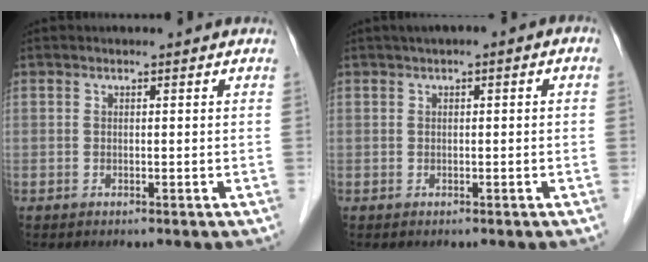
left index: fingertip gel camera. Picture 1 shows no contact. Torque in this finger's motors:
{"motor_torque": [0.54, -0.45, 0.10, 0.07]}